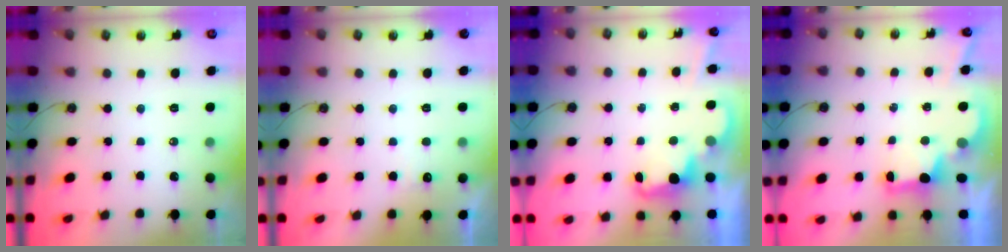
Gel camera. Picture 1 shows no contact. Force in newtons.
{"total": 5.0, "press": 4.8, "slide": 1.2}
{"total": 2.4, "press": 2.3, "slide": 0.5}
{"total": 2.7, "press": 2.6, "slide": 0.7}